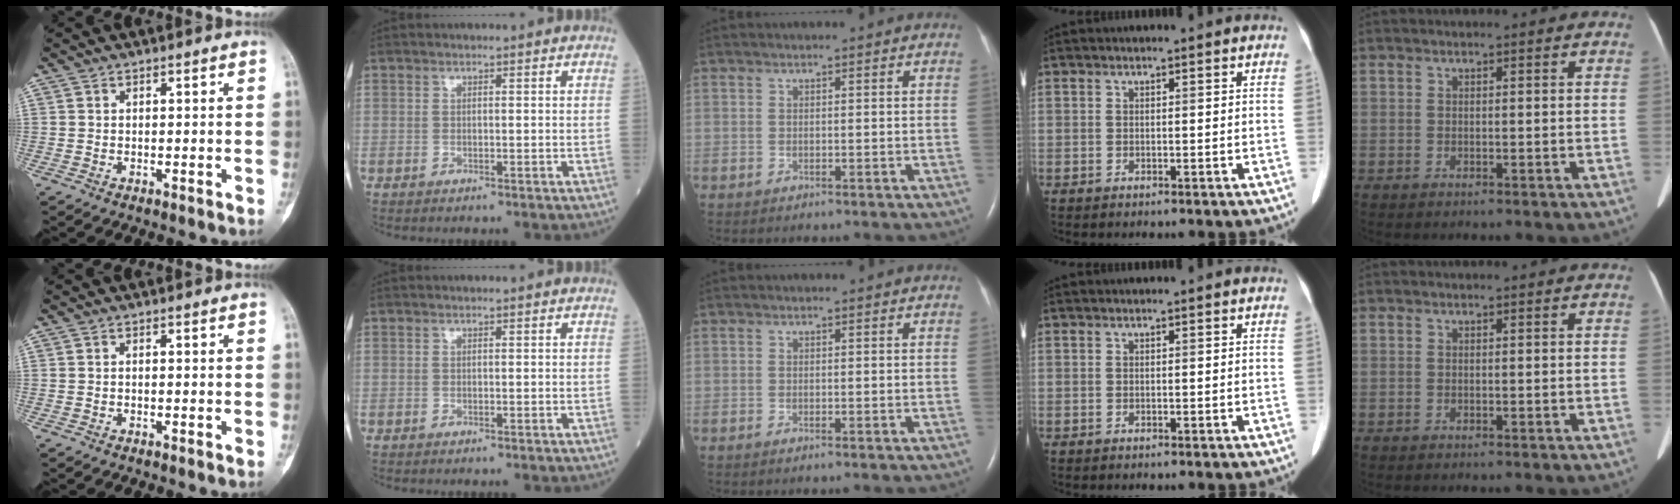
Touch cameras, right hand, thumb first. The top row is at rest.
{}